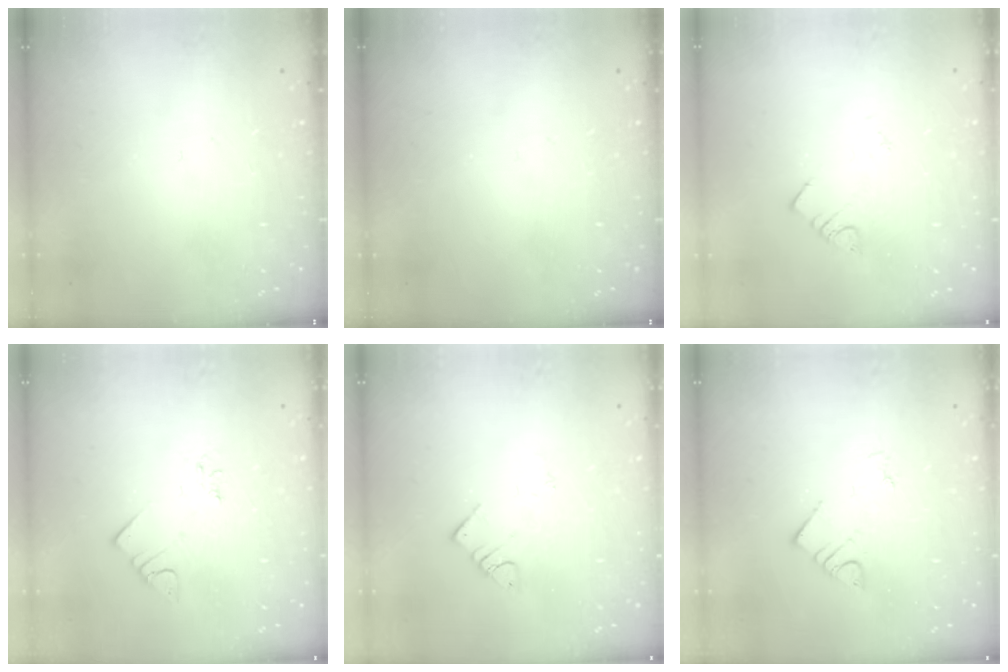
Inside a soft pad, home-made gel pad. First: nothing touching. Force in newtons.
{"total": 0.0}
{"total": 1.9, "press": 1.9, "slide": 0.1}
{"total": 4.1, "press": 4.0, "slide": 0.7}
{"total": 3.6, "press": 3.6, "slide": 0.3}
{"total": 4.1, "press": 4.1, "slide": 0.2}